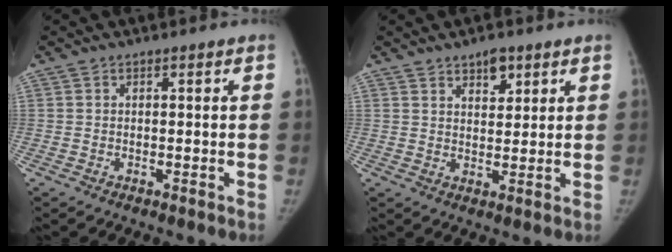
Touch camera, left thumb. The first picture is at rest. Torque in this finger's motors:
{"motor_torque": [-0.12, 0.11, -0.21, 0.07, -0.06]}